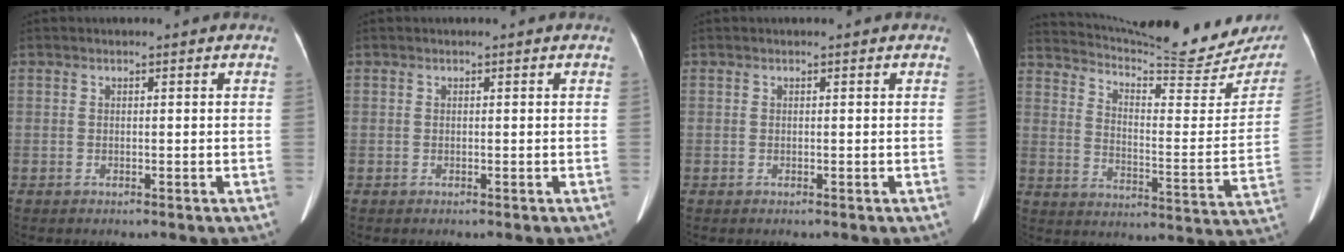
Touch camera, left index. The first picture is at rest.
{"total": 0.0}
{"total": 0.0}
{"total": 24.9, "force": [23.2, 2.8, 8.5], "torque": [-0.140, -0.082, 0.301]}